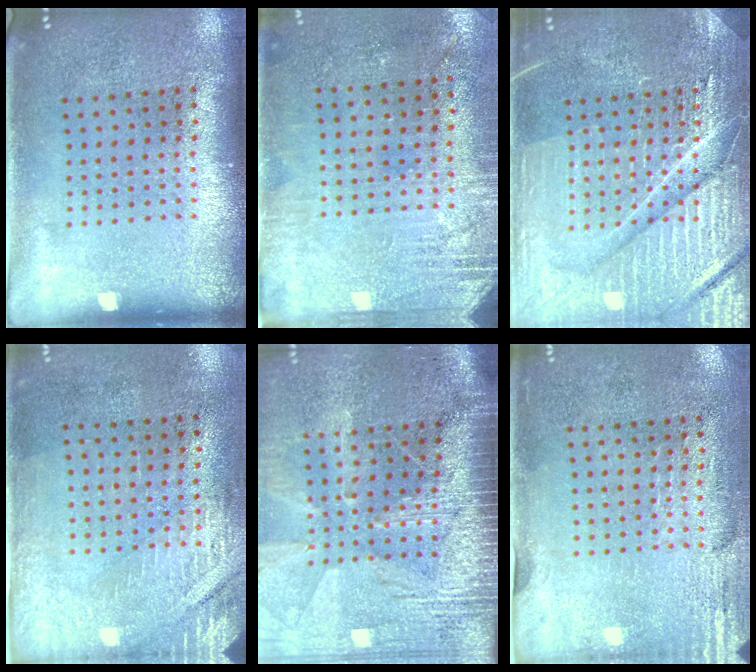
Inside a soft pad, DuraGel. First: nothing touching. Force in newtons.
{"total": 2.8, "press": 2.5, "slide": 1.2}
{"total": 4.8, "press": 4.8, "slide": 0.5}
{"total": 2.8, "press": 2.4, "slide": 1.4}
{"total": 3.8, "press": 3.3, "slide": 1.8}
{"total": 2.9, "press": 2.5, "slide": 1.5}